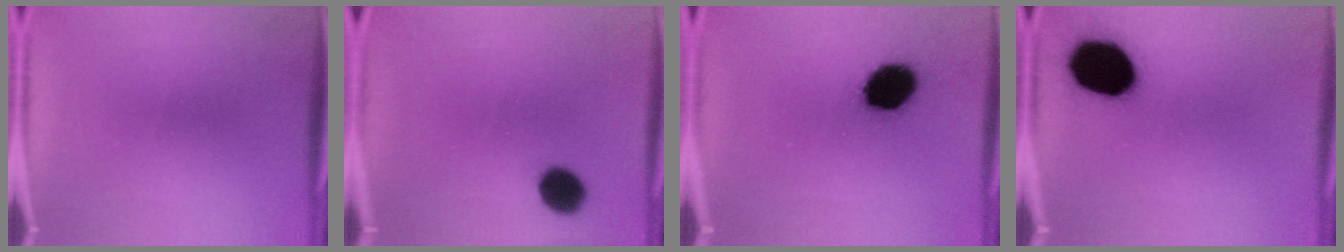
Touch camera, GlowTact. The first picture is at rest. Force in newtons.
{"total": 7.3}
{"total": 13.7}
{"total": 18.8}